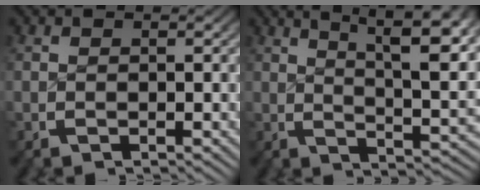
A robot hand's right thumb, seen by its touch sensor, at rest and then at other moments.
{"total": 10.1, "force": [4.3, 4.6, 7.9], "torque": [-0.089, 0.000, 0.059]}